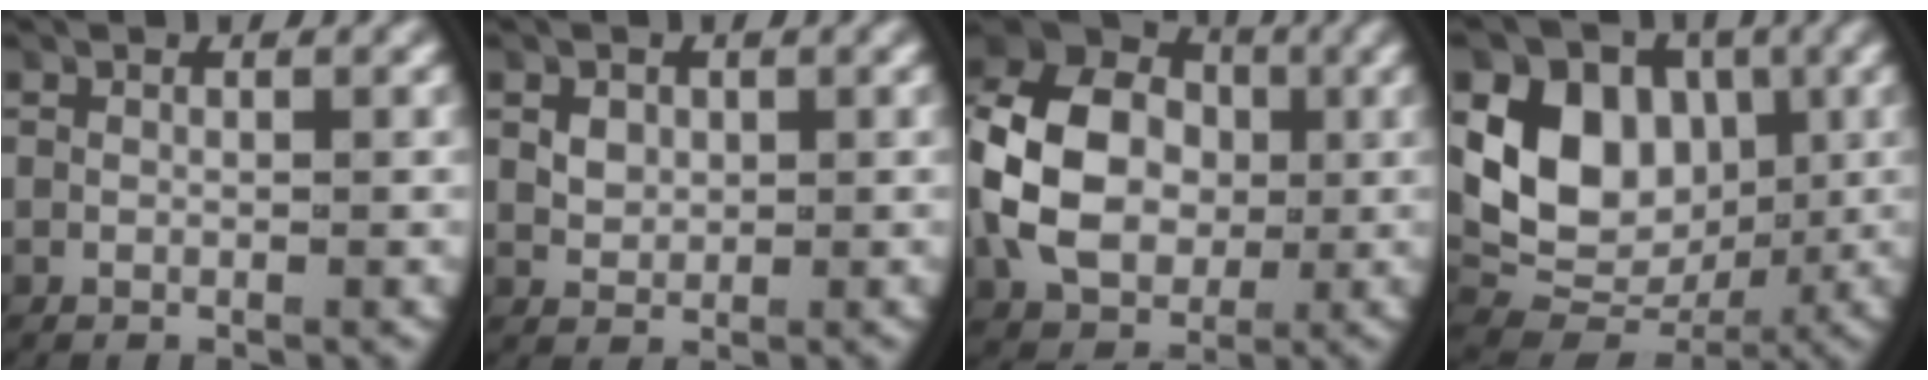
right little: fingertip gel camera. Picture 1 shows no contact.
{"total": 1.5, "force": [0.4, 1.1, 0.9], "torque": [-0.017, -0.003, 0.015]}
{"total": 10.7, "force": [0.5, 8.3, 6.6], "torque": [-0.151, -0.006, 0.013]}
{"total": 10.7, "force": [0.5, 8.6, 6.4], "torque": [-0.120, -0.026, 0.019]}